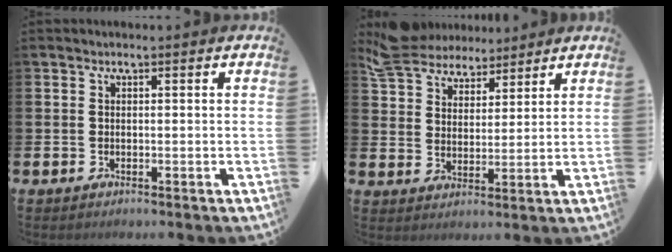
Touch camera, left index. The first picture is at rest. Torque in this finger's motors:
{"motor_torque": [0.01, -0.61, 0.42, 0.12]}